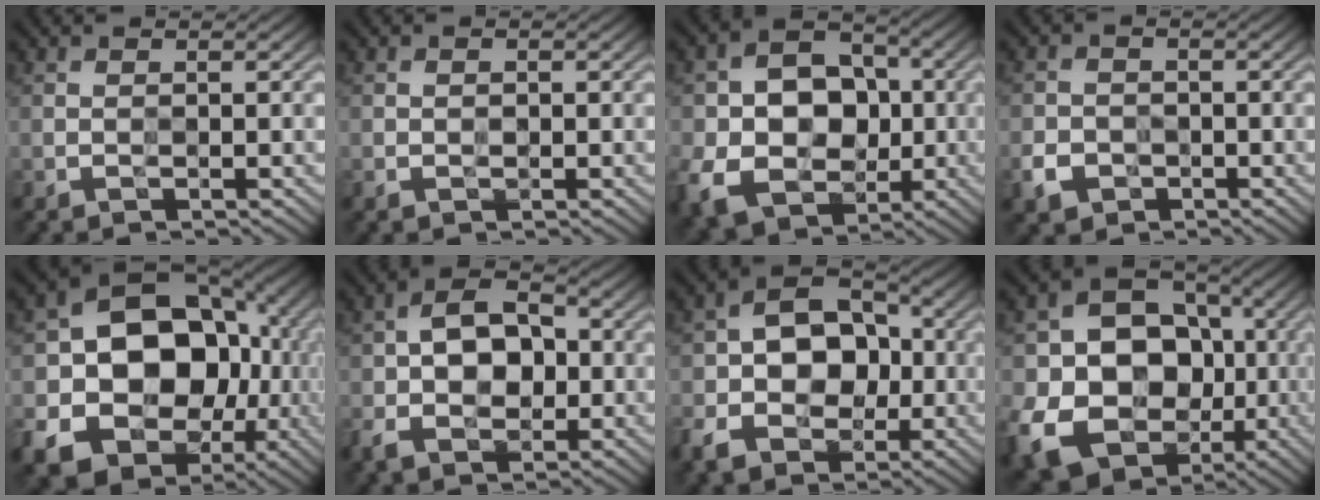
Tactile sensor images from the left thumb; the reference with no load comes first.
{"total": 0.8, "force": [-0.2, 0.6, 0.4], "torque": [-0.006, -0.003, -0.005]}
{"total": 13.1, "force": [-2.2, 10.2, 7.9], "torque": [-0.163, -0.017, -0.048]}
{"total": 3.2, "force": [-1.6, 2.4, 1.2], "torque": [-0.030, -0.006, -0.034]}
{"total": 20.2, "force": [-3.1, 16.4, 11.4], "torque": [-0.210, -0.049, -0.043]}
{"total": 8.2, "force": [-1.0, 5.8, 5.8], "torque": [-0.106, 0.007, -0.026]}
{"total": 10.9, "force": [-2.2, 7.9, 7.1], "torque": [-0.125, -0.005, -0.050]}
{"total": 18.9, "force": [-4.0, 15.5, 10.0], "torque": [-0.197, -0.043, -0.079]}